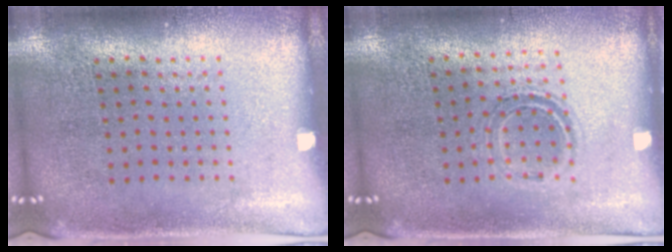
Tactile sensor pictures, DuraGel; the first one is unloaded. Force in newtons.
{"total": 1.1, "press": 1.0, "slide": 0.5}